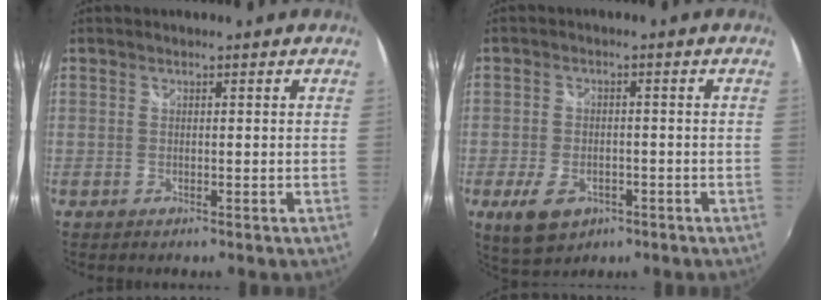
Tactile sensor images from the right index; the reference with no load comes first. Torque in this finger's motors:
{"motor_torque": [0.65, -0.39, 0.32, 0.07]}